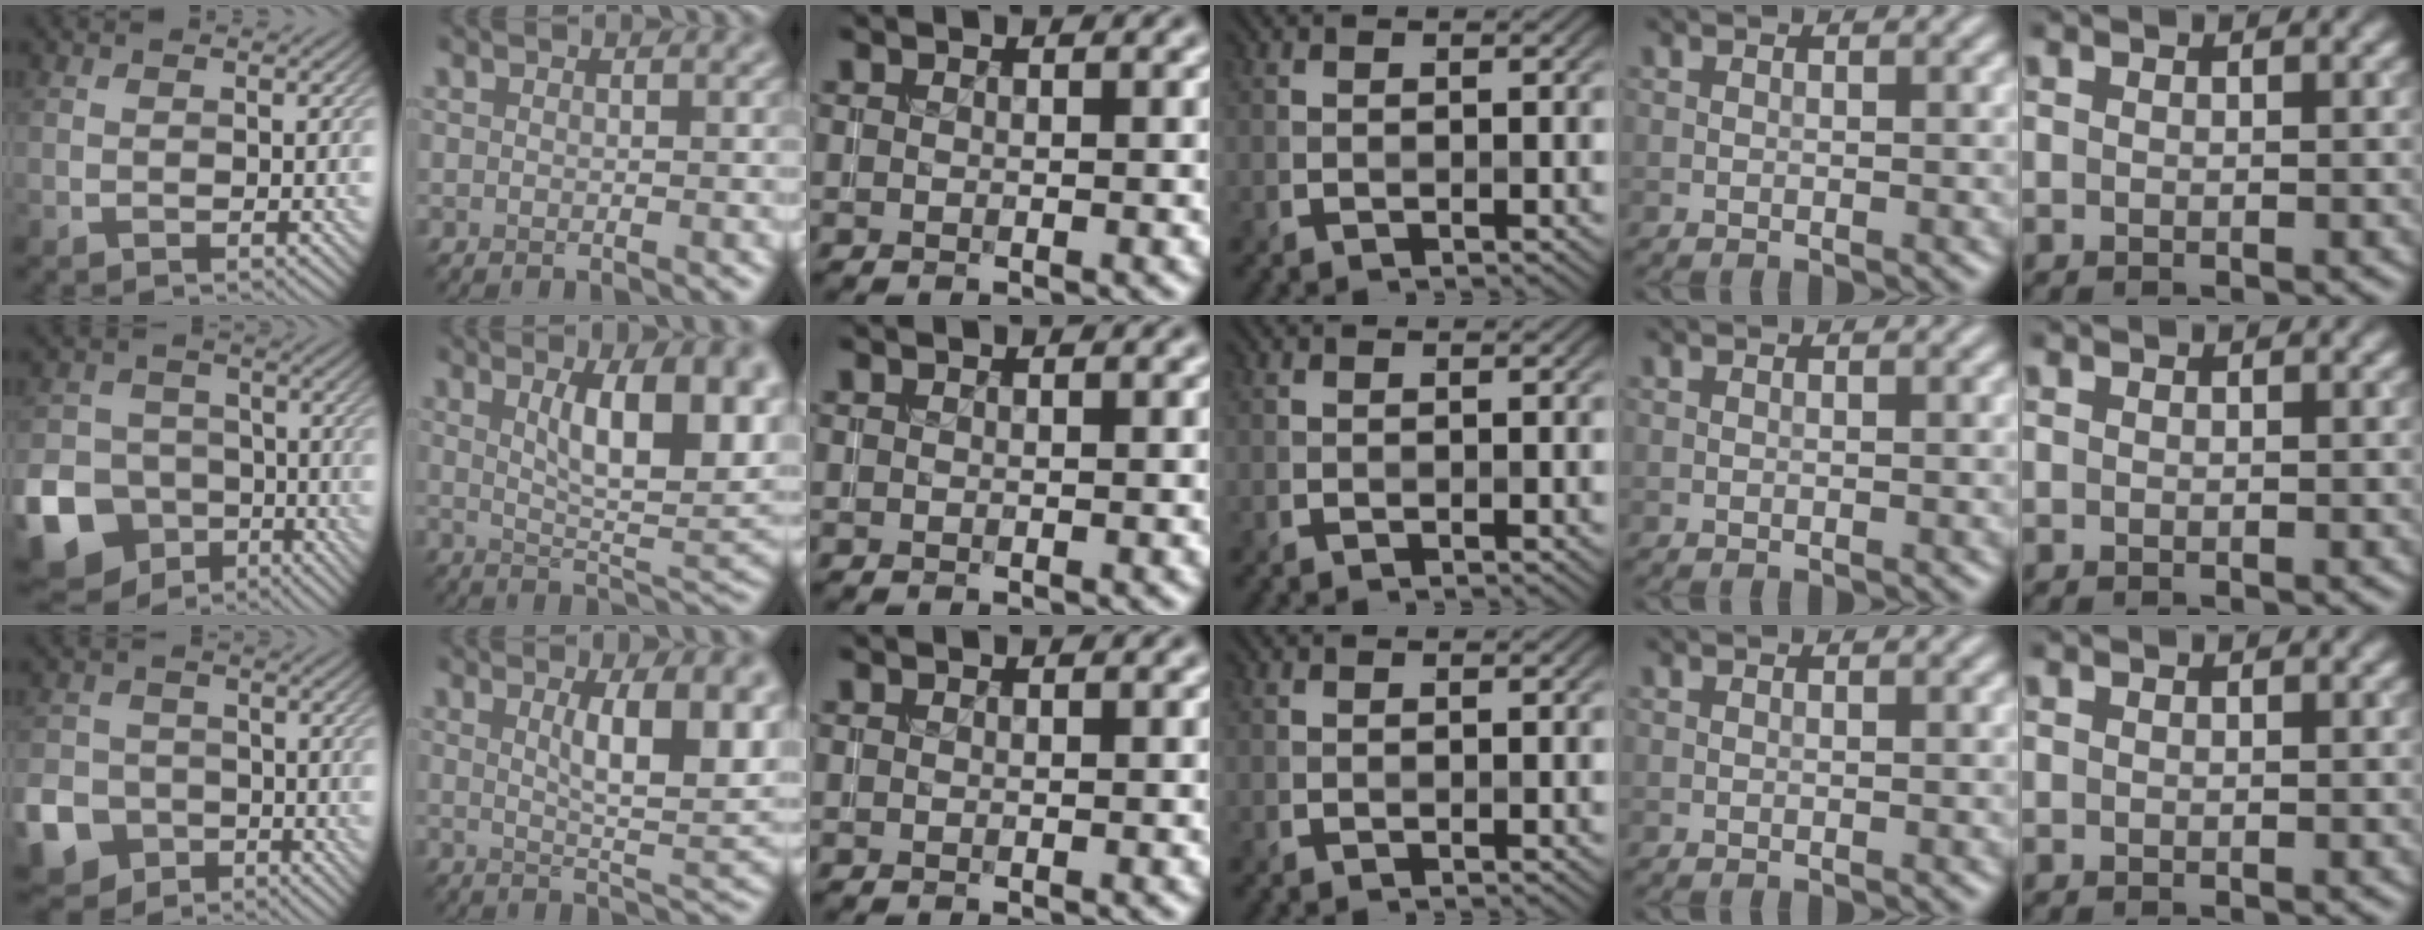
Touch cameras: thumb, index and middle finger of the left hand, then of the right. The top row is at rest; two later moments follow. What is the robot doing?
{"motion": "insert", "object": "coin"}